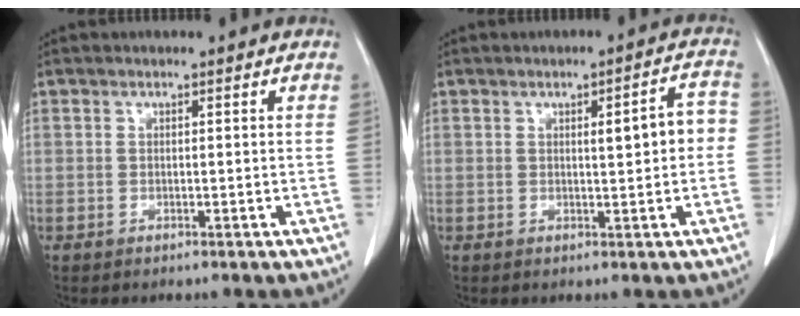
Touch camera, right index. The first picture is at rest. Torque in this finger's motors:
{"motor_torque": [0.46, 0.22, 0.14, 0.02]}